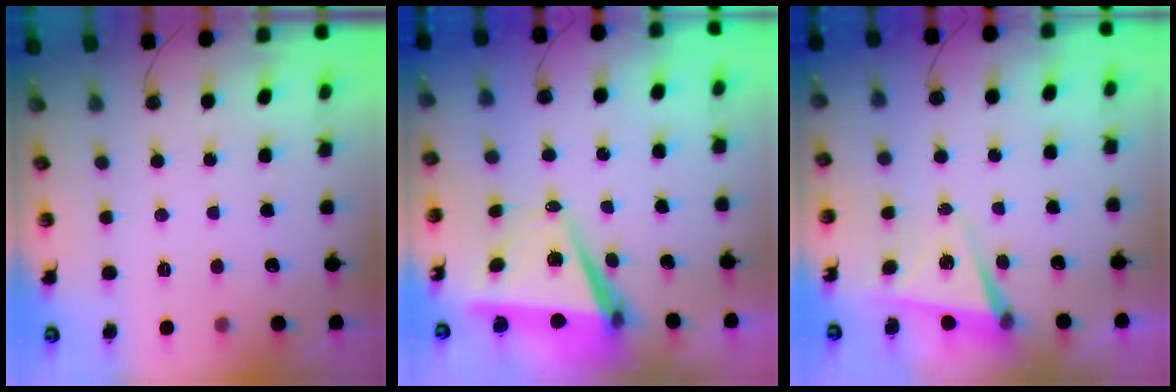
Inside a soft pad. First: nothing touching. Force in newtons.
{"total": 6.8, "press": 5.3, "slide": 4.3}
{"total": 6.2, "press": 5.9, "slide": 1.9}